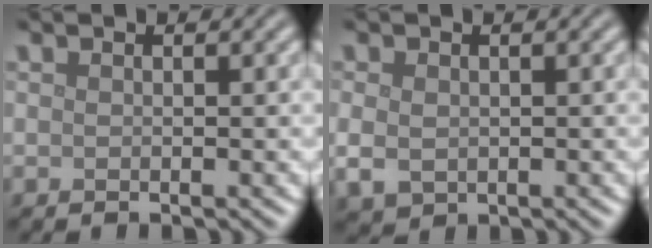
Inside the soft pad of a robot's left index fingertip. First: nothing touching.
{"total": 2.3, "force": [-0.2, 1.8, 1.4], "torque": [-0.032, -0.005, -0.002]}